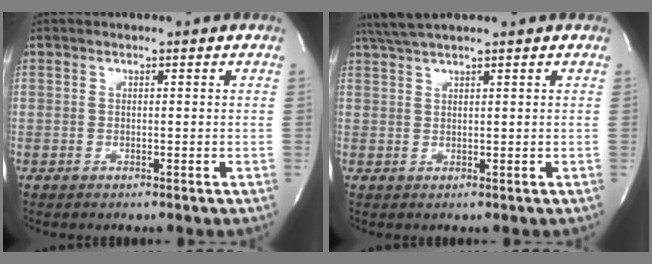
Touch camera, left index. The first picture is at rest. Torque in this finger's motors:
{"motor_torque": [0.16, -0.09, 0.01, 0.01]}